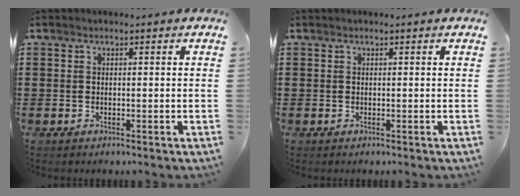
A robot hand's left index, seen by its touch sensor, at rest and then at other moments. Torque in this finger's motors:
{"motor_torque": [-0.01, 0.01, 0.00, 0.00]}